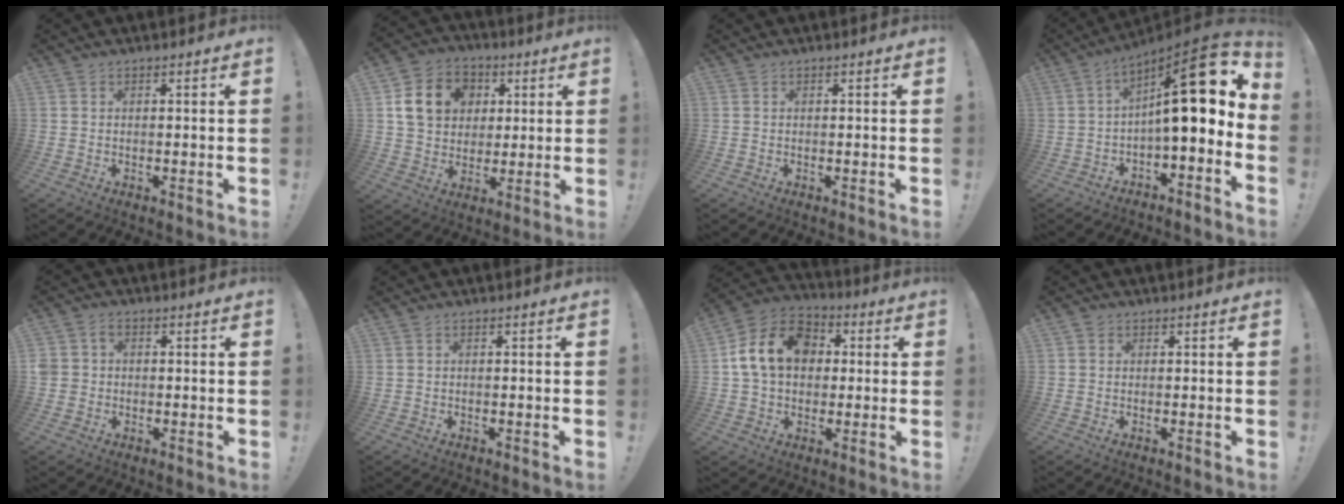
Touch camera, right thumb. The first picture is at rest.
{"total": 13.2, "force": [3.9, 11.0, 6.1], "torque": [-0.090, 0.001, 0.082]}
{"total": 0.0}
{"total": 20.3, "force": [4.4, 5.9, 18.9], "torque": [-0.278, -0.021, 0.073]}
{"total": 3.1, "force": [-0.3, 2.8, 1.3], "torque": [-0.029, 0.010, -0.004]}
{"total": 0.0}
{"total": 16.1, "force": [3.3, 12.3, 9.8], "torque": [-0.162, 0.018, 0.069]}
{"total": 1.0, "force": [0.5, 0.8, -0.3], "torque": [0.012, -0.001, 0.007]}